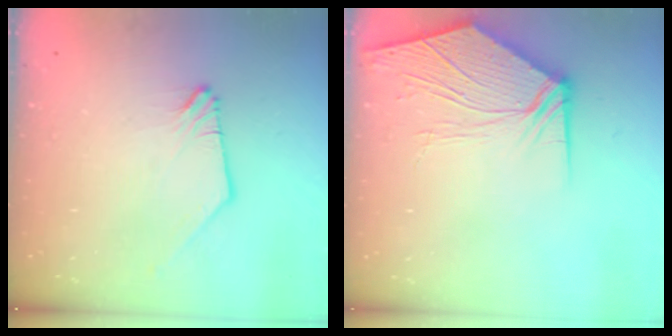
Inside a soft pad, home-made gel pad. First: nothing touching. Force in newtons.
{"total": 11.2, "press": 11.1, "slide": 1.1}